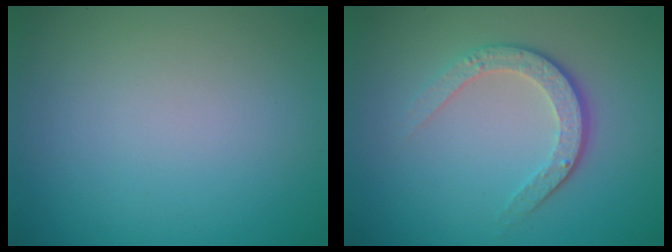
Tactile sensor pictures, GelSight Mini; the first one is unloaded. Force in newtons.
{"total": 3.5, "press": 2.7, "slide": 2.3}